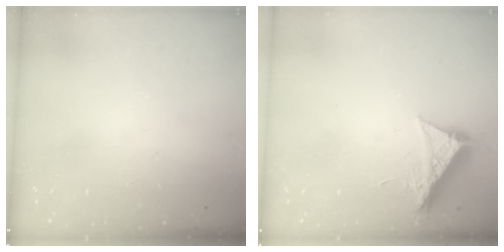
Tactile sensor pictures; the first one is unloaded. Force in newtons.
{"total": 8.4, "press": 8.4, "slide": 0.4}